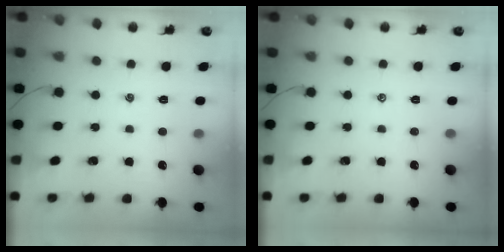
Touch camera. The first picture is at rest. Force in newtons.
{"total": 0.0}